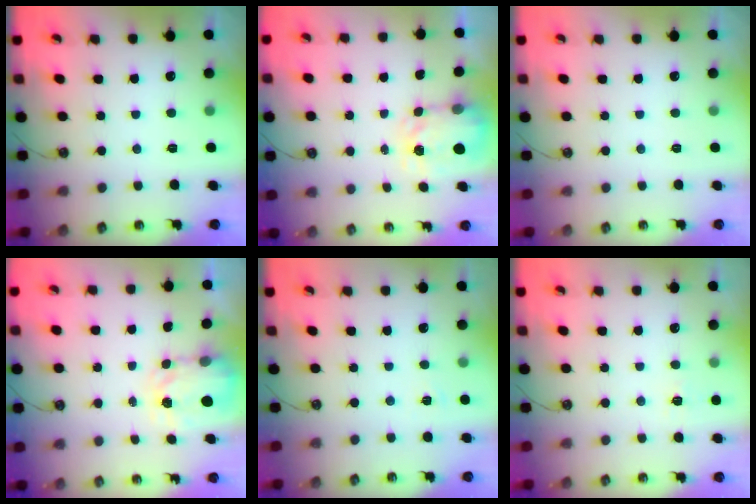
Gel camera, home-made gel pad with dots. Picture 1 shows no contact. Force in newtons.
{"total": 4.0, "press": 4.0, "slide": 0.5}
{"total": 0.0}
{"total": 3.7, "press": 3.7, "slide": 0.5}
{"total": 3.0, "press": 2.9, "slide": 0.4}
{"total": 5.6, "press": 5.6, "slide": 0.6}